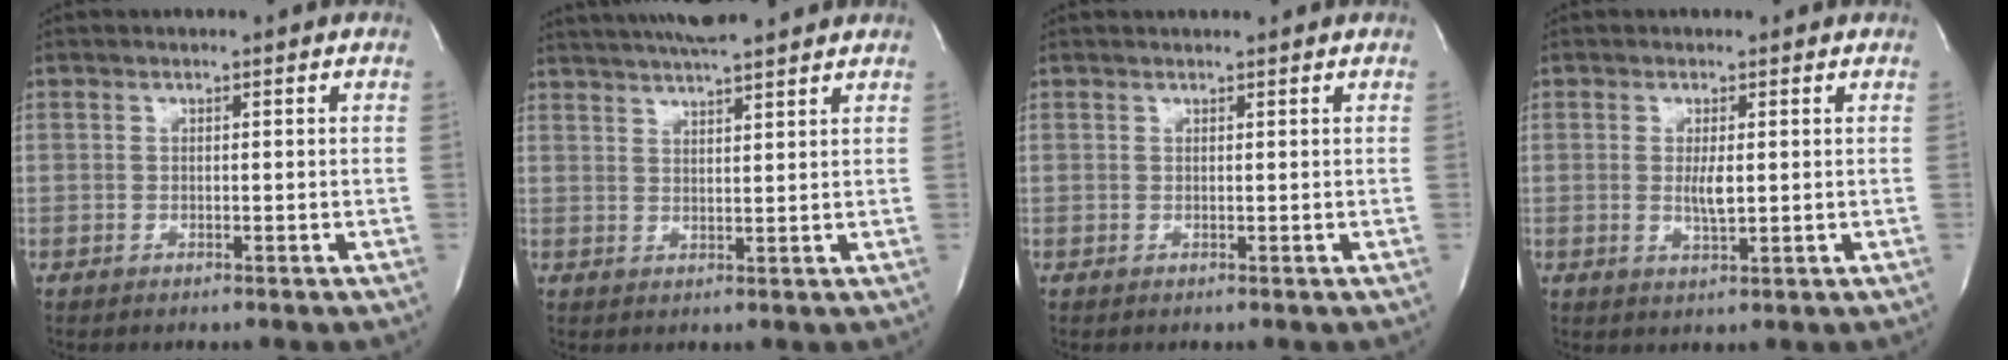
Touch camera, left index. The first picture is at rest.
{"total": 11.5, "force": [10.2, 0.9, 5.2], "torque": [-0.094, 0.023, 0.151]}
{"total": 1.4, "force": [1.4, 0.1, 0.2], "torque": [-0.006, 0.011, 0.019]}
{"total": 2.4, "force": [0.0, 0.5, 2.4], "torque": [-0.048, -0.009, 0.003]}